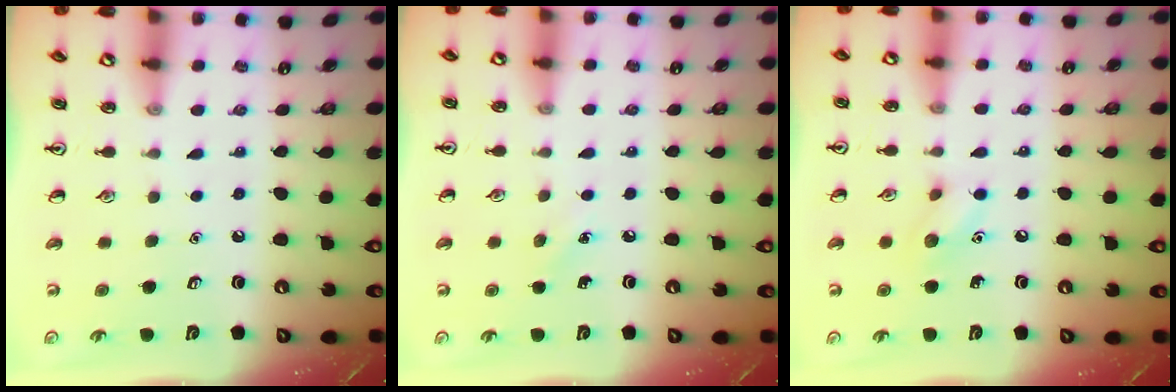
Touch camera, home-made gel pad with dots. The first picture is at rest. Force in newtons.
{"total": 4.0, "press": 3.8, "slide": 1.2}
{"total": 6.8, "press": 6.7, "slide": 0.8}